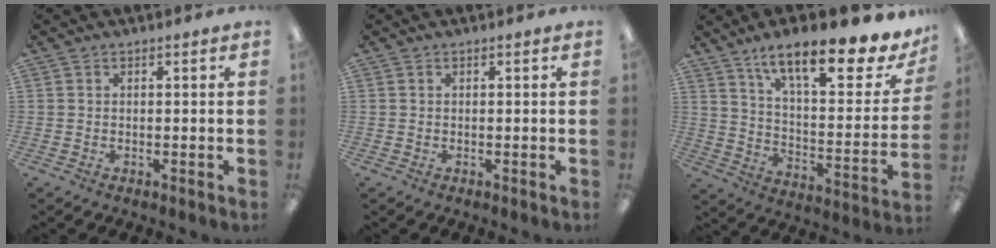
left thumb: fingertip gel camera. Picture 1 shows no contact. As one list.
[{"total": 0.0}, {"total": 19.4, "force": [14.4, 5.0, 12.0], "torque": [-0.183, -0.105, 0.236]}]